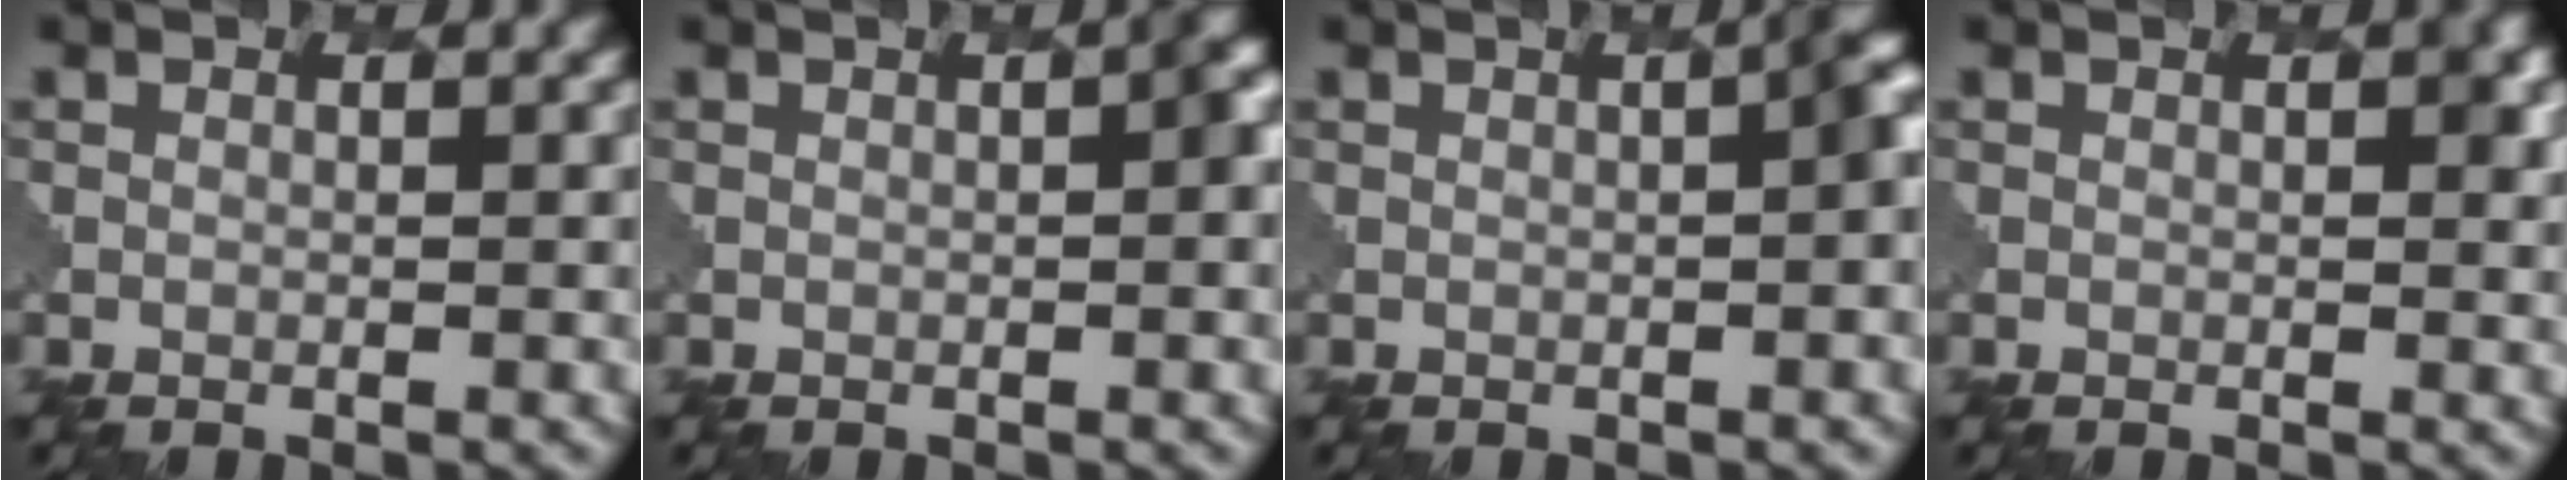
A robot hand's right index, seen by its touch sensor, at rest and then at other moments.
{"total": 1.6, "force": [0.1, 0.0, 1.6], "torque": [-0.024, 0.007, -0.003]}
{"total": 3.2, "force": [0.1, 0.6, 3.1], "torque": [-0.034, 0.014, -0.001]}
{"total": 1.6, "force": [0.4, 0.6, 1.4], "torque": [-0.014, 0.000, 0.000]}